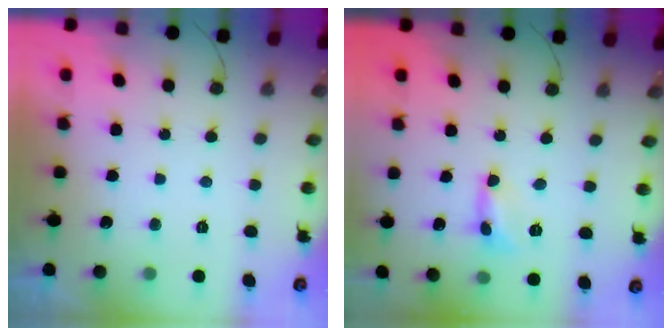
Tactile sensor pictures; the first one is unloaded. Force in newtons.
{"total": 1.7, "press": 1.7, "slide": 0.1}